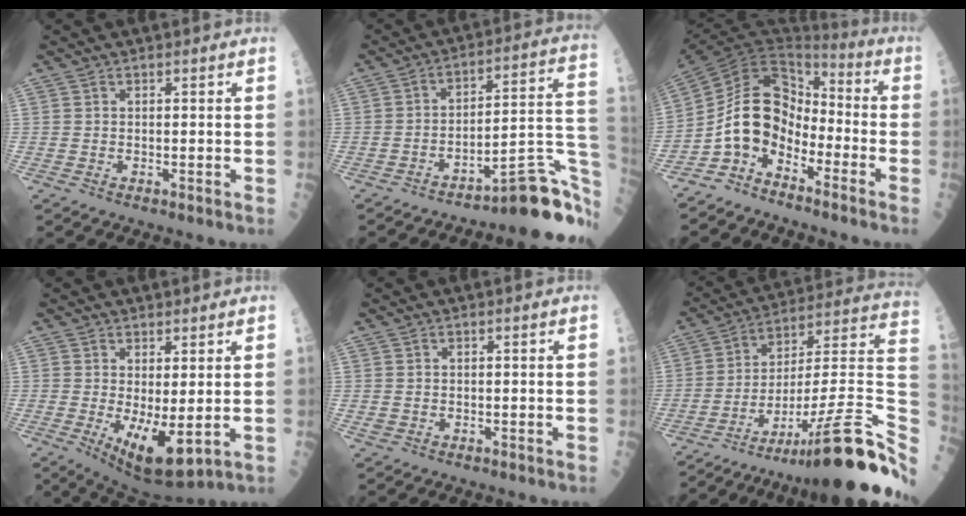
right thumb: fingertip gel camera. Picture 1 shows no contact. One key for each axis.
{"total": 18.6, "fx": -10.8, "fy": 4.4, "fz": 14.5, "tx": -0.098, "ty": 0.106, "tz": -0.146}
{"total": 14.3, "fx": -7.1, "fy": 8.9, "fz": 8.7, "tx": -0.144, "ty": 0.085, "tz": -0.143}
{"total": 9.9, "fx": -1.1, "fy": 3.8, "fz": 9.0, "tx": -0.142, "ty": -0.021, "tz": 0.002}
{"total": 0.8, "fx": 0.1, "fy": 0.7, "fz": 0.3, "tx": -0.002, "ty": 0.001, "tz": 0.005}
{"total": 33.0, "fx": -18.0, "fy": 5.5, "fz": 27.1, "tx": -0.322, "ty": 0.061, "tz": -0.276}